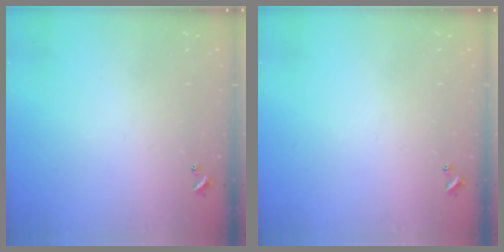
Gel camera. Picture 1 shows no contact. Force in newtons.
{"total": 0.0}